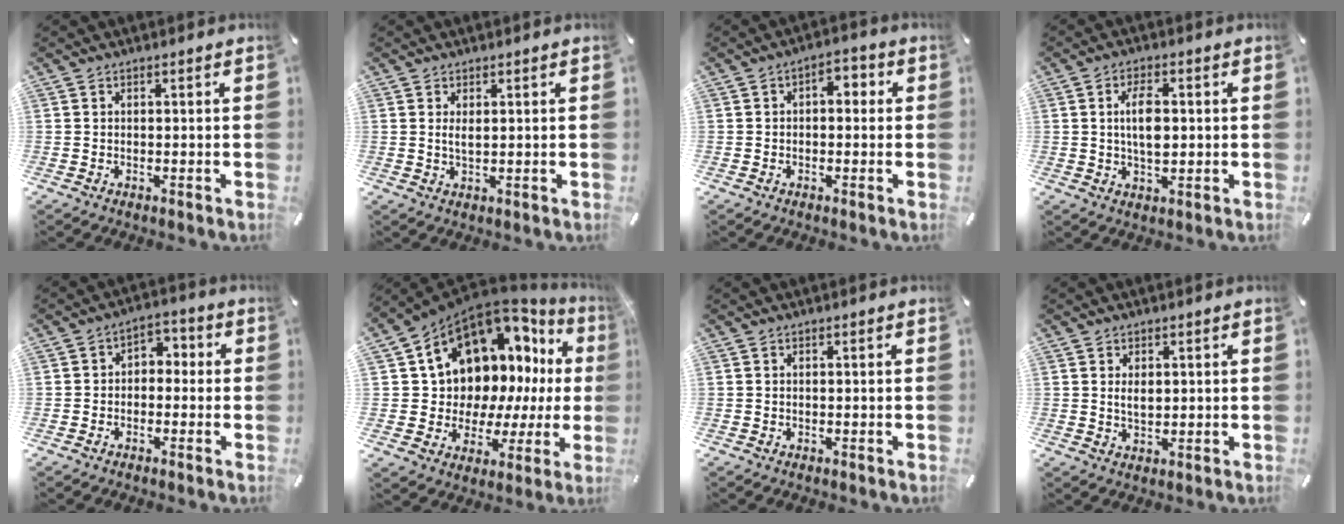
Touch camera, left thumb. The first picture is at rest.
{"total": 2.1, "force": [0.6, 0.6, 1.9], "torque": [-0.039, 0.001, 0.009]}
{"total": 3.8, "force": [-0.9, 2.3, 2.9], "torque": [-0.031, 0.007, -0.025]}
{"total": 6.5, "force": [0.6, 3.2, 5.7], "torque": [-0.118, 0.001, 0.004]}
{"total": 3.8, "force": [-2.1, 2.8, 1.6], "torque": [-0.028, 0.018, -0.043]}
{"total": 13.1, "force": [7.7, 9.2, 5.2], "torque": [-0.088, -0.094, 0.147]}
{"total": 0.0}
{"total": 2.6, "force": [0.8, 1.5, 1.9], "torque": [-0.035, 0.000, 0.012]}